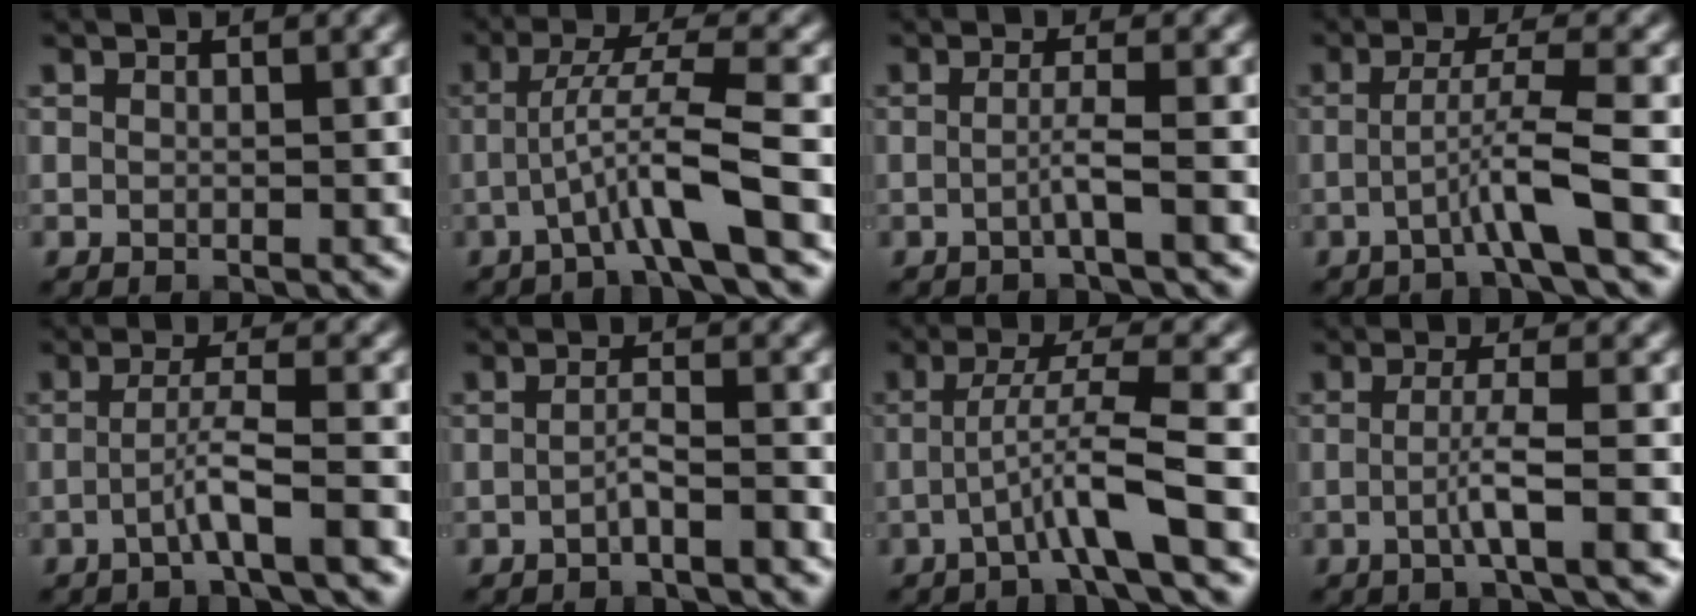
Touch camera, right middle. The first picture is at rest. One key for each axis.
{"total": 4.9, "fx": -1.7, "fy": 0.1, "fz": 4.6, "tx": -0.086, "ty": 0.014, "tz": -0.039}
{"total": 2.0, "fx": -0.6, "fy": 0.1, "fz": 1.9, "tx": -0.034, "ty": 0.001, "tz": -0.018}
{"total": 3.6, "fx": -1.3, "fy": 0.0, "fz": 3.3, "tx": -0.061, "ty": 0.008, "tz": -0.037}
{"total": 3.4, "fx": -1.5, "fy": 0.1, "fz": 3.0, "tx": -0.053, "ty": 0.013, "tz": -0.037}
{"total": 1.6, "fx": -1.0, "fy": 0.1, "fz": 1.3, "tx": -0.024, "ty": 0.008, "tz": -0.024}
{"total": 4.4, "fx": -1.5, "fy": 0.0, "fz": 4.1, "tx": -0.076, "ty": 0.013, "tz": -0.040}
{"total": 3.2, "fx": -0.8, "fy": 0.3, "fz": 3.1, "tx": -0.055, "ty": 0.000, "tz": -0.021}